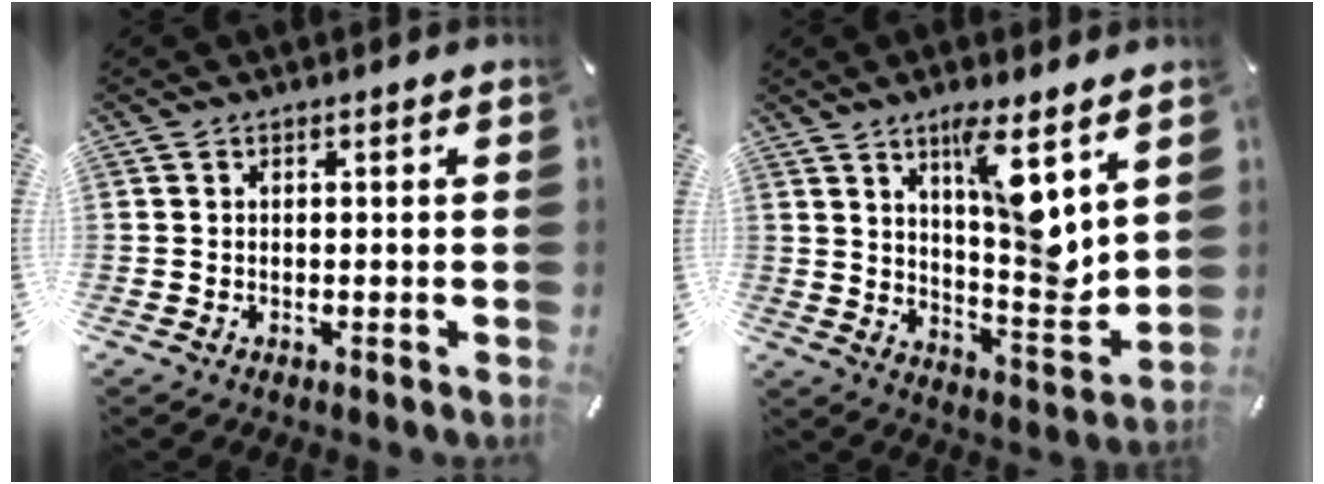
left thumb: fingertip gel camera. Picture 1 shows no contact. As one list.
[{"total": 12.6, "force": [6.9, 3.1, 10.1], "torque": [-0.139, -0.062, 0.115]}]